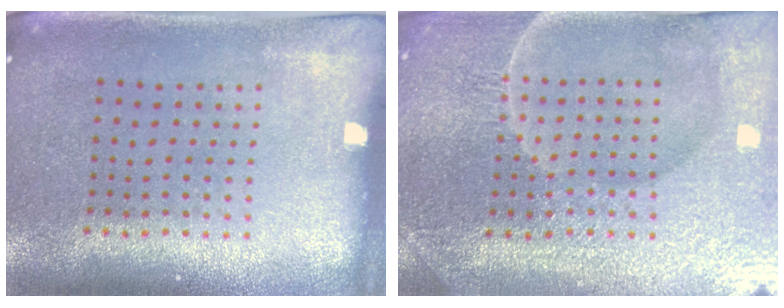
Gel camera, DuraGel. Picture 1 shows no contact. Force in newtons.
{"total": 5.3, "press": 5.0, "slide": 1.8}